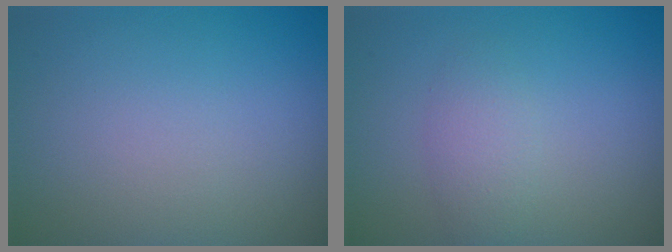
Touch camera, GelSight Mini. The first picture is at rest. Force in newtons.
{"total": 1.9, "press": 1.9, "slide": 0.1}